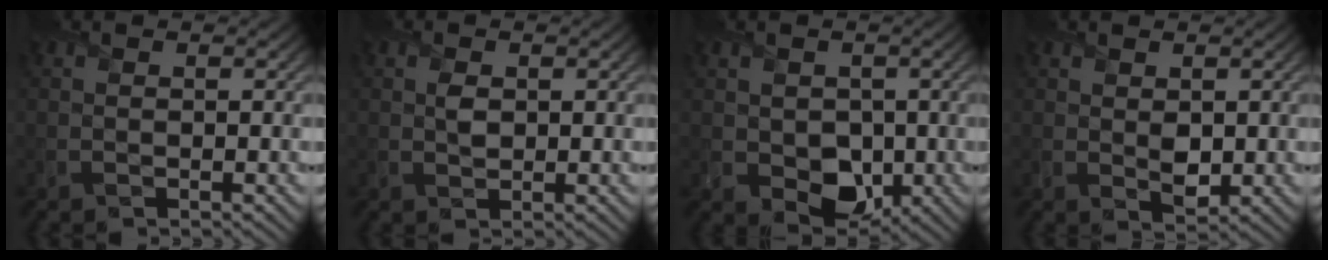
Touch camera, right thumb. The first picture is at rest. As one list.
[{"total": 1.4, "force": [0.4, 1.0, 0.9], "torque": [-0.020, 0.001, 0.007]}, {"total": 5.3, "force": [-0.3, 4.3, 3.0], "torque": [-0.068, -0.019, -0.002]}, {"total": 2.2, "force": [0.4, 1.5, 1.5], "torque": [-0.032, -0.009, 0.013]}]